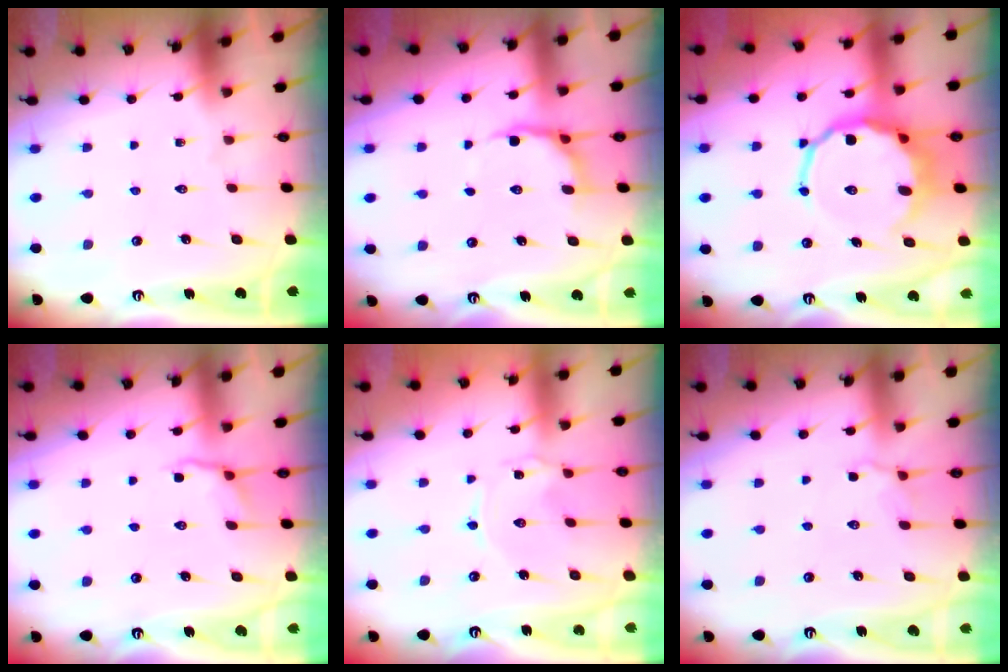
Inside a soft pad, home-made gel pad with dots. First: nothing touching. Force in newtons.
{"total": 6.0, "press": 5.3, "slide": 2.8}
{"total": 12.1, "press": 11.6, "slide": 3.4}
{"total": 3.6, "press": 2.8, "slide": 2.3}
{"total": 0.5, "press": 0.5, "slide": 0.1}
{"total": 5.0, "press": 4.7, "slide": 1.7}